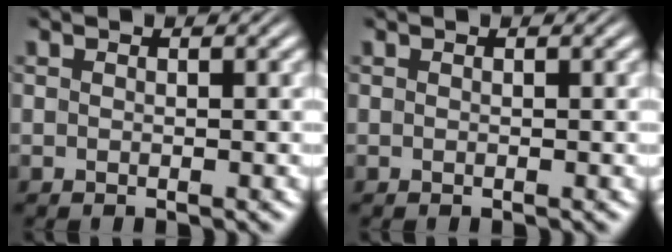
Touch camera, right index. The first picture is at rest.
{"total": 0.0}